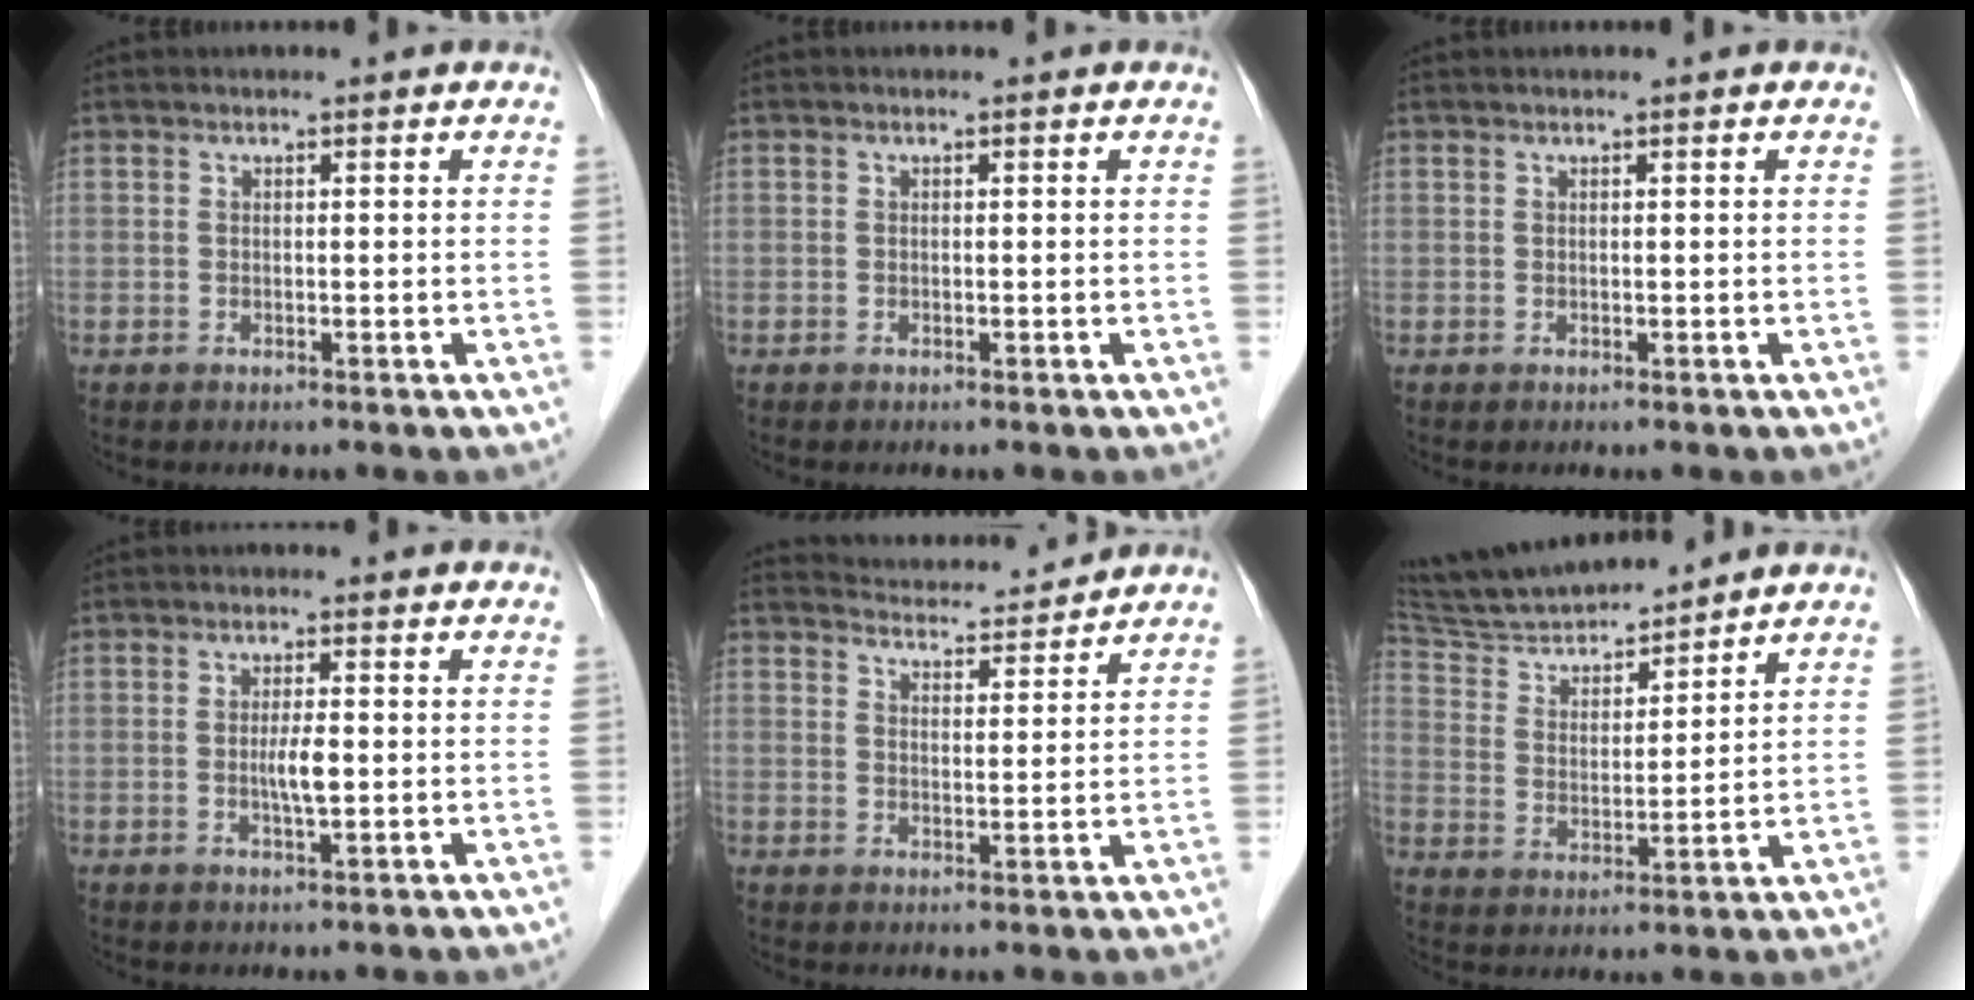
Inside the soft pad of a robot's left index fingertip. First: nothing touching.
{"total": 0.0}
{"total": 0.0}
{"total": 3.0, "force": [-0.3, 0.4, 2.9], "torque": [-0.057, -0.003, -0.004]}
{"total": 7.5, "force": [7.4, 0.4, 0.7], "torque": [-0.018, 0.011, 0.112]}
{"total": 12.3, "force": [11.6, 1.5, 3.8], "torque": [-0.073, 0.014, 0.218]}